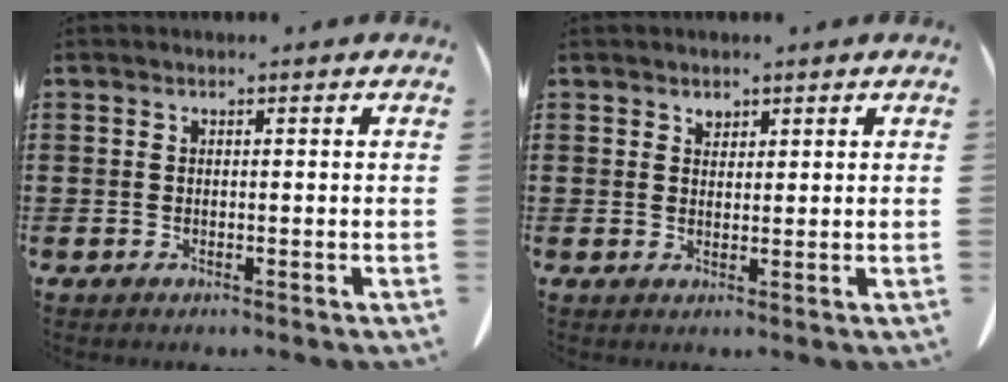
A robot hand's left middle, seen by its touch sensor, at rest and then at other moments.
{"total": 1.4, "force": [1.2, 0.6, 0.4], "torque": [-0.002, -0.005, 0.022]}